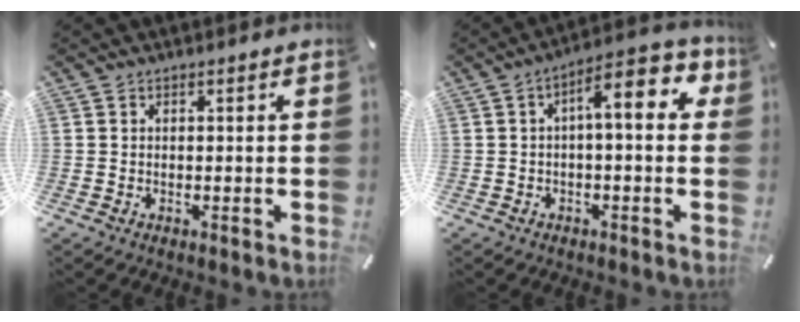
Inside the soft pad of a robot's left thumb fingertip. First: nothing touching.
{"total": 10.3, "force": [2.4, 3.8, 9.3], "torque": [-0.133, -0.017, 0.035]}